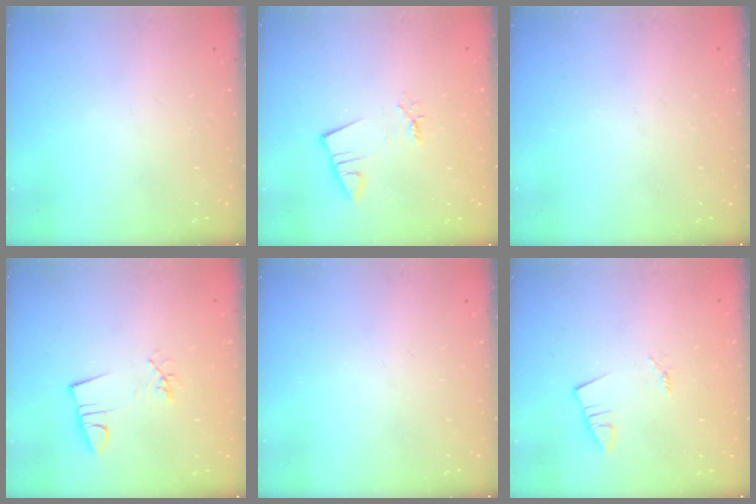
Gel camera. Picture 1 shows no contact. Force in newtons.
{"total": 2.4, "press": 2.4, "slide": 0.3}
{"total": 0.0}
{"total": 3.0, "press": 1.6, "slide": 2.5}
{"total": 0.0}
{"total": 1.3, "press": 1.2, "slide": 0.1}